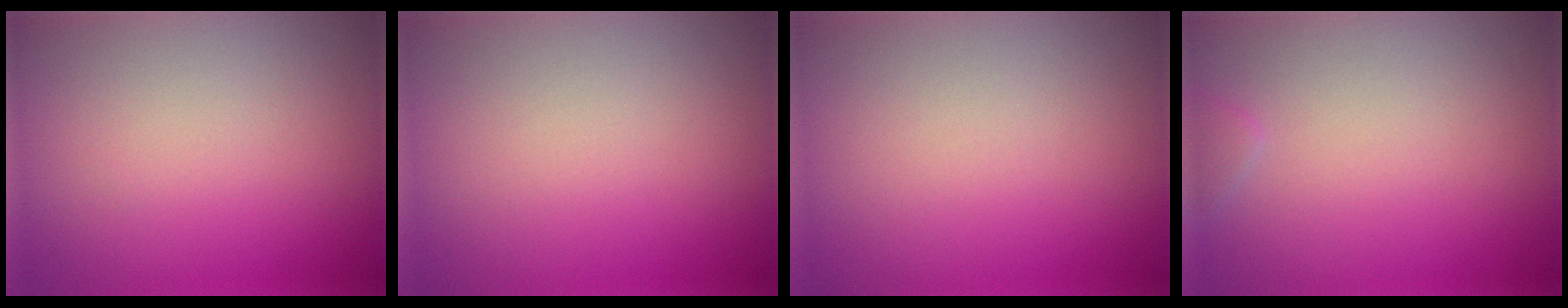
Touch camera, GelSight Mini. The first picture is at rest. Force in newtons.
{"total": 0.0}
{"total": 0.0}
{"total": 0.7, "press": 0.7, "slide": 0.0}